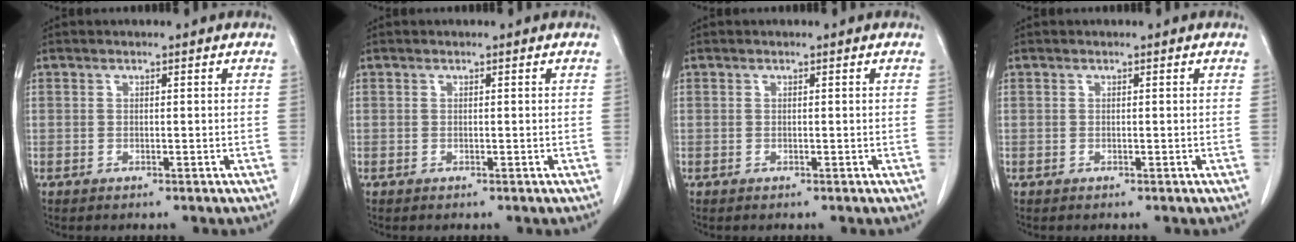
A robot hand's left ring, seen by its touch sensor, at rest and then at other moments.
{"total": 0.0}
{"total": 0.0}
{"total": 0.0}